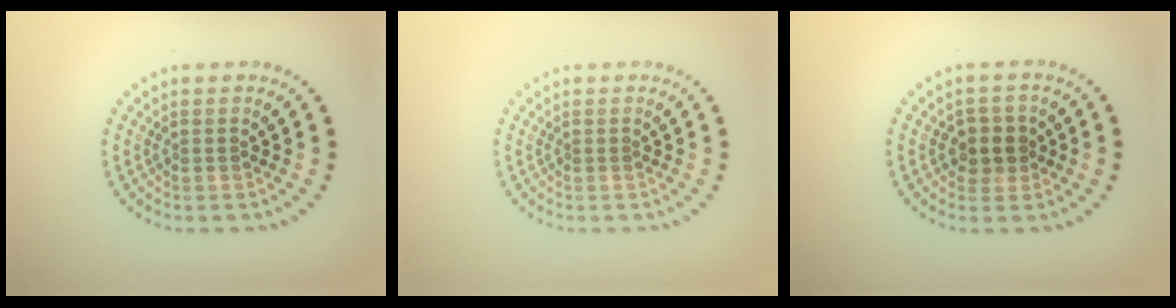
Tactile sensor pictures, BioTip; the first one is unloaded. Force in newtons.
{"total": 0.0}
{"total": 2.5, "press": 2.3, "slide": 0.9}